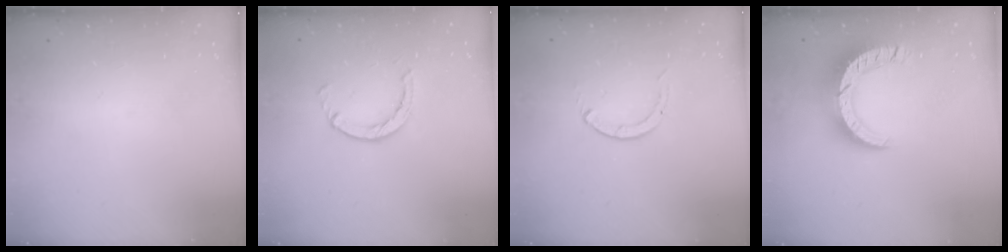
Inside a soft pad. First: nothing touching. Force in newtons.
{"total": 2.4, "press": 2.4, "slide": 0.4}
{"total": 0.0}
{"total": 12.0, "press": 12.0, "slide": 1.2}